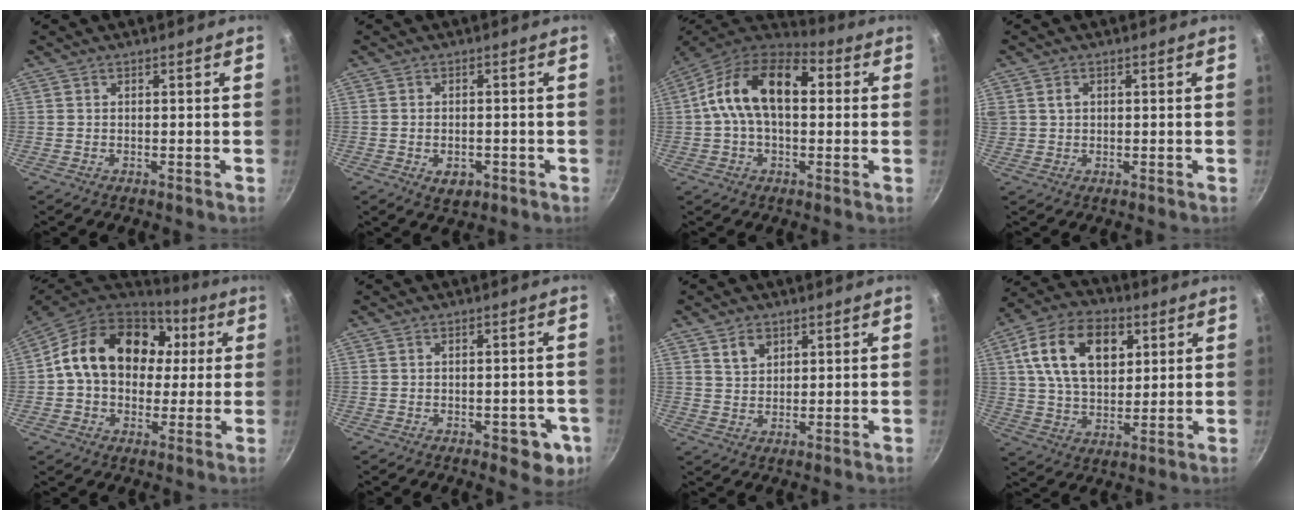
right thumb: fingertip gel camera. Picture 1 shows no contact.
{"total": 3.7, "force": [-1.3, 2.5, 2.5], "torque": [-0.030, 0.005, -0.012]}
{"total": 17.6, "force": [2.4, 10.4, 14.0], "torque": [-0.241, 0.042, 0.032]}
{"total": 2.3, "force": [0.7, 1.9, 1.2], "torque": [-0.018, -0.001, 0.019]}
{"total": 20.5, "force": [2.4, 15.5, 13.2], "torque": [-0.204, 0.041, 0.035]}
{"total": 5.6, "force": [-2.5, 2.8, 4.1], "torque": [-0.025, 0.011, -0.028]}
{"total": 3.9, "force": [2.2, 2.6, 1.9], "torque": [-0.019, -0.017, 0.045]}
{"total": 17.4, "force": [5.6, 10.9, 12.4], "torque": [-0.197, -0.002, 0.098]}